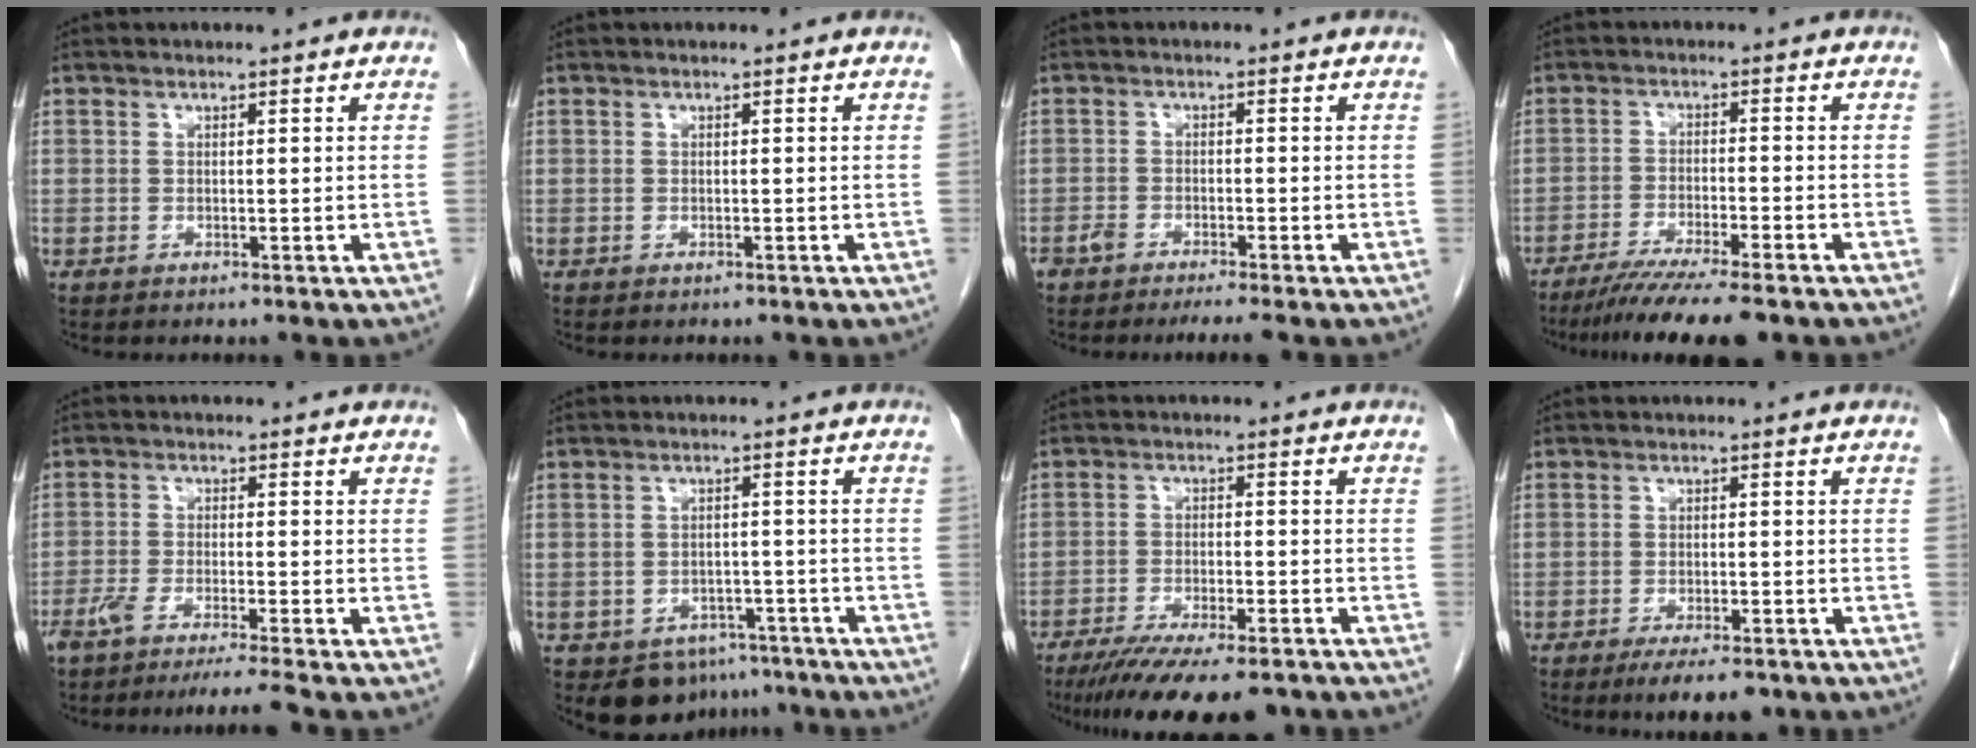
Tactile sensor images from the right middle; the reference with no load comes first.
{"total": 0.0}
{"total": 4.0, "force": [-3.3, 0.3, 2.3], "torque": [-0.038, -0.003, -0.054]}
{"total": 10.2, "force": [-8.4, 0.1, 5.9], "torque": [-0.085, -0.025, -0.133]}
{"total": 8.1, "force": [-6.8, -1.2, 4.3], "torque": [-0.055, -0.019, -0.109]}
{"total": 7.0, "force": [-5.1, 4.5, 1.4], "torque": [-0.004, 0.011, -0.067]}
{"total": 14.3, "force": [-11.3, 2.7, 8.3], "torque": [-0.124, -0.023, -0.174]}
{"total": 6.2, "force": [-4.5, 1.6, 3.9], "torque": [-0.055, -0.008, -0.063]}